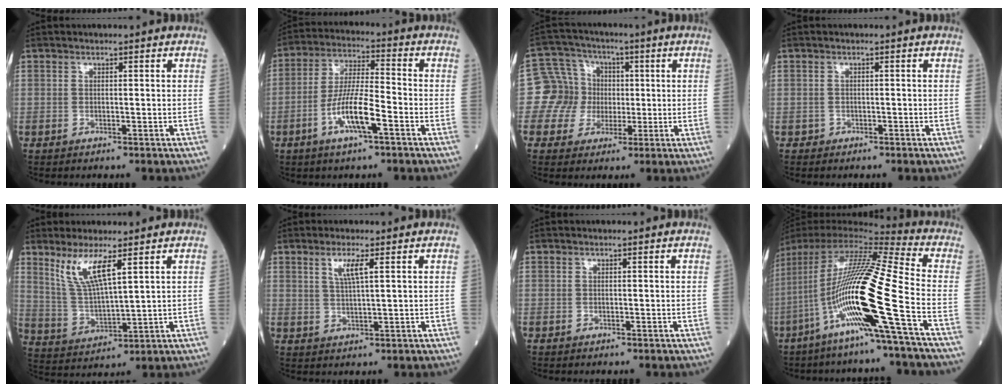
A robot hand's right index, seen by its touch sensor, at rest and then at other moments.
{"total": 9.3, "force": [-3.8, 1.4, 8.4], "torque": [-0.167, -0.001, -0.073]}
{"total": 8.0, "force": [-0.2, 7.9, 0.8], "torque": [-0.013, 0.034, -0.002]}
{"total": 1.0, "force": [-0.6, 0.8, -0.2], "torque": [-0.004, 0.005, -0.011]}
{"total": 8.0, "force": [4.6, 0.8, 6.6], "torque": [-0.139, -0.010, 0.101]}
{"total": 3.5, "force": [1.6, 0.1, 3.1], "torque": [-0.065, -0.001, 0.032]}
{"total": 0.0}
{"total": 20.7, "force": [-6.9, -1.2, 19.5], "torque": [-0.403, -0.020, -0.146]}